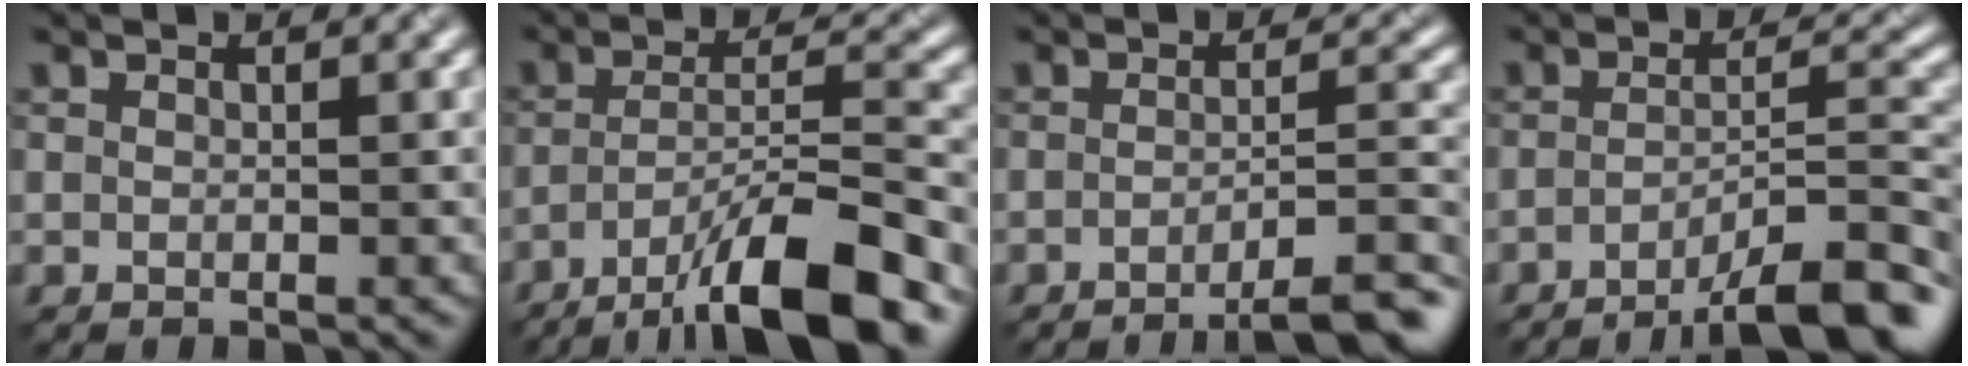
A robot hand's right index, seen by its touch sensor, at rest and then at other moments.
{"total": 10.9, "force": [-7.1, 2.4, 8.0], "torque": [-0.122, 0.012, -0.122]}
{"total": 6.6, "force": [-4.7, 1.3, 4.5], "torque": [-0.046, 0.011, -0.067]}
{"total": 8.9, "force": [-5.9, 2.0, 6.4], "torque": [-0.079, 0.009, -0.090]}